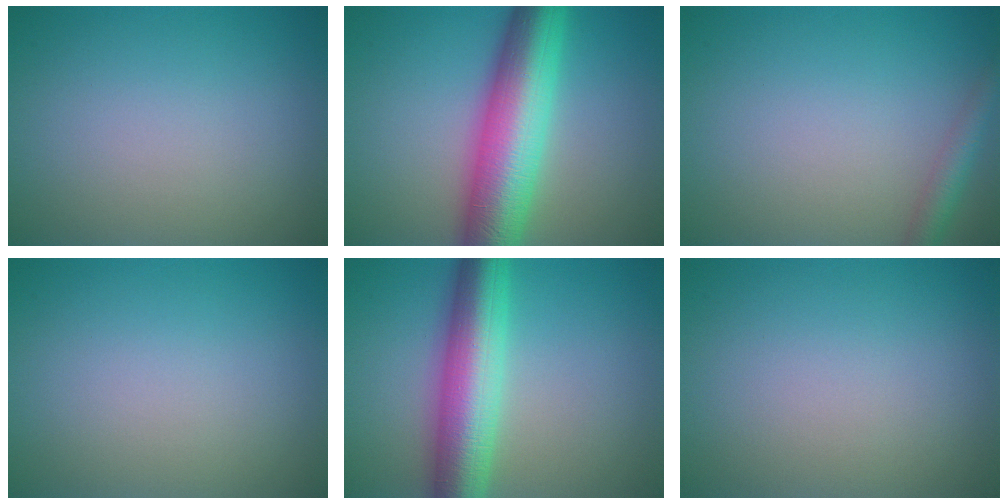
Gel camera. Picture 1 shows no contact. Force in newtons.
{"total": 10.4, "press": 10.4, "slide": 0.1}
{"total": 2.3, "press": 2.3, "slide": 0.1}
{"total": 0.0}
{"total": 8.5, "press": 8.5, "slide": 0.1}
{"total": 0.0}